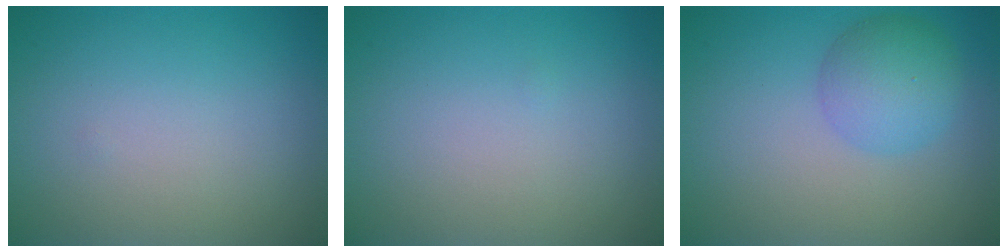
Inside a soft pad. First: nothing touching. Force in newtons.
{"total": 0.0}
{"total": 3.9, "press": 3.9, "slide": 0.2}